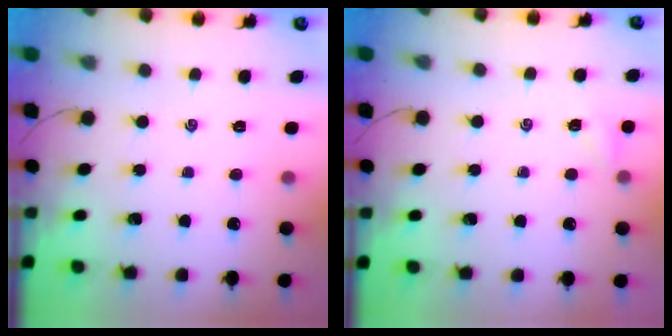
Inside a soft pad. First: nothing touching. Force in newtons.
{"total": 1.7, "press": 1.7, "slide": 0.5}